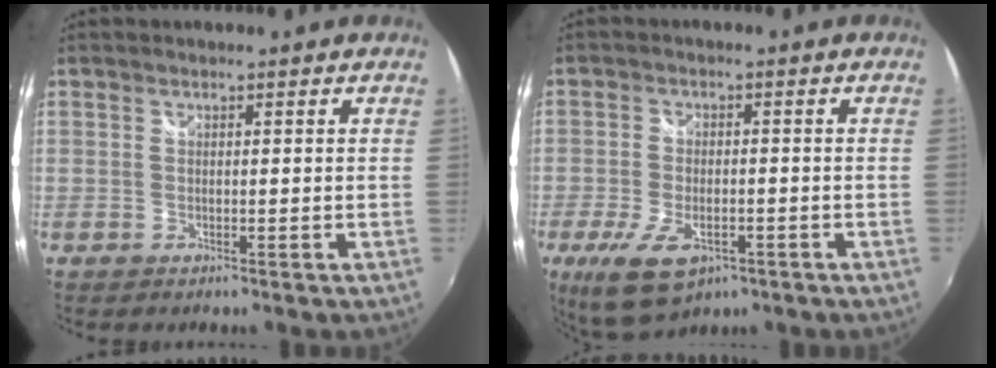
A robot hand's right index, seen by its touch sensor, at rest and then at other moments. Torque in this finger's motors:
{"motor_torque": [0.79, -0.72, 0.48, 0.09]}